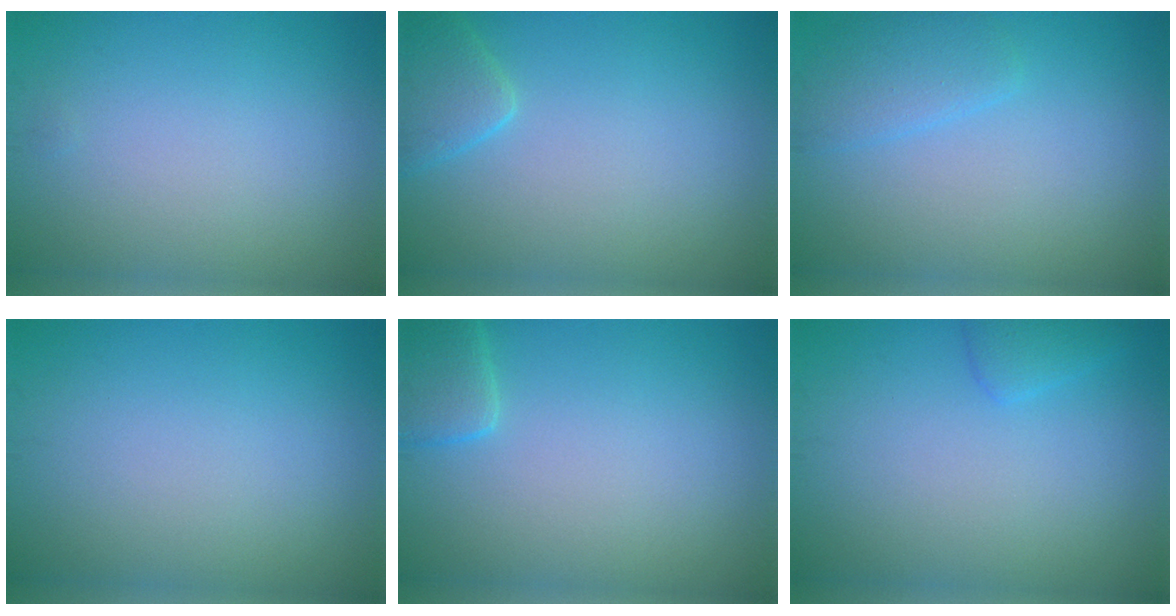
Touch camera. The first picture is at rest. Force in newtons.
{"total": 2.6, "press": 2.6, "slide": 0.2}
{"total": 2.4, "press": 2.4, "slide": 0.2}
{"total": 0.0}
{"total": 2.4, "press": 2.4, "slide": 0.2}
{"total": 1.4, "press": 1.4, "slide": 0.1}